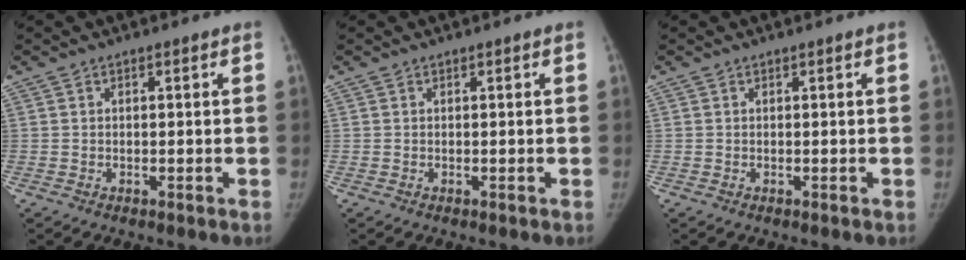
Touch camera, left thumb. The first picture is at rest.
{"total": 0.0}
{"total": 0.0}